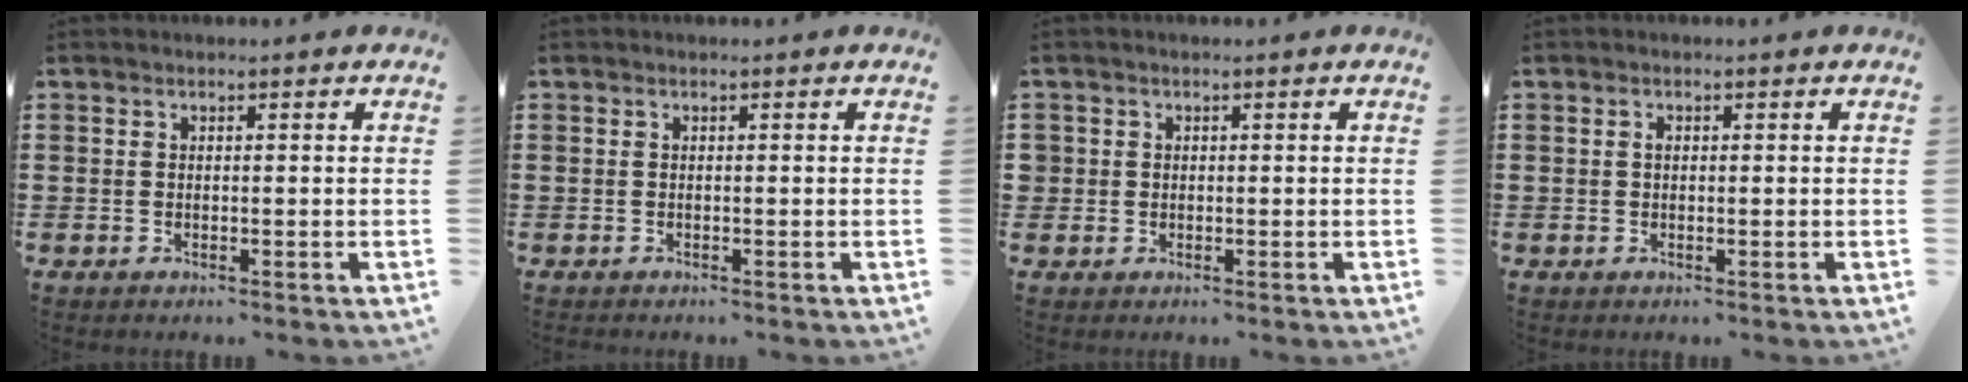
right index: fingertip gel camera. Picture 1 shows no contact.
{"total": 0.0}
{"total": 1.2, "force": [0.2, 1.2, 0.1], "torque": [-0.007, 0.006, 0.002]}
{"total": 0.7, "force": [0.1, 0.5, 0.6], "torque": [-0.013, 0.000, 0.002]}